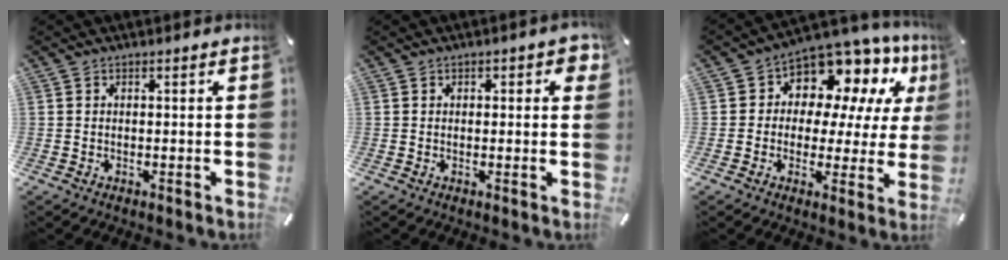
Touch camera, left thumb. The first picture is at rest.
{"total": 2.4, "force": [0.5, 1.4, 1.9], "torque": [-0.022, 0.002, 0.004]}
{"total": 9.9, "force": [7.0, 6.2, 3.2], "torque": [-0.061, -0.078, 0.128]}